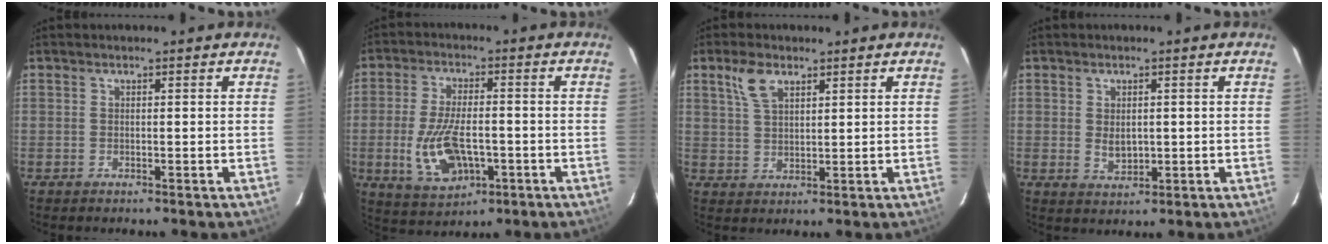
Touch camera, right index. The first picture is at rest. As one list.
[{"total": 11.3, "force": [-3.0, 5.4, 9.4], "torque": [-0.197, -0.011, -0.045]}, {"total": 5.4, "force": [3.2, 2.8, 3.4], "torque": [-0.071, 0.012, 0.064]}, {"total": 3.4, "force": [0.1, 2.4, 2.5], "torque": [-0.043, -0.005, 0.008]}]